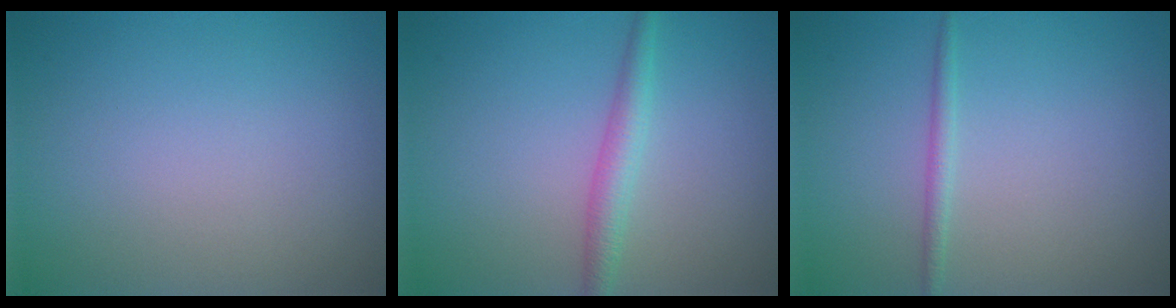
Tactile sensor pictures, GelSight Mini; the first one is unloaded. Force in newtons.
{"total": 2.2, "press": 2.2, "slide": 0.1}
{"total": 1.2, "press": 1.2, "slide": 0.1}